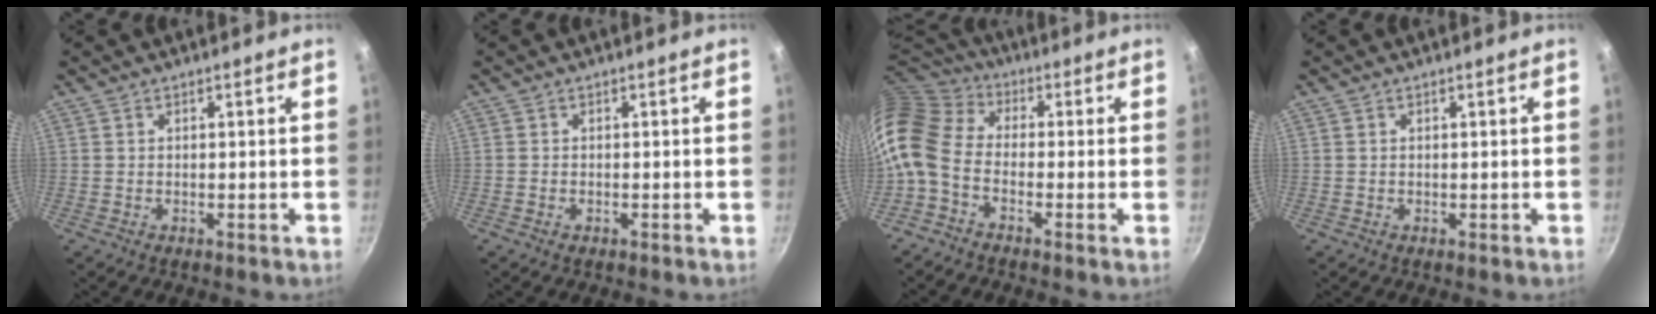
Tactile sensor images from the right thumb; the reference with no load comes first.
{"total": 0.7, "force": [-0.4, 0.4, 0.3], "torque": [-0.006, 0.000, -0.008]}
{"total": 13.1, "force": [-3.0, 9.1, 8.9], "torque": [-0.178, 0.038, -0.086]}
{"total": 0.0}